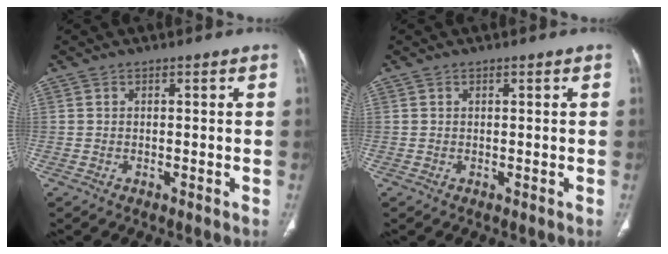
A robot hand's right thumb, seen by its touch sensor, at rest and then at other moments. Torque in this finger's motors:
{"motor_torque": [0.00, 0.27, -0.23, -0.02, 0.04]}